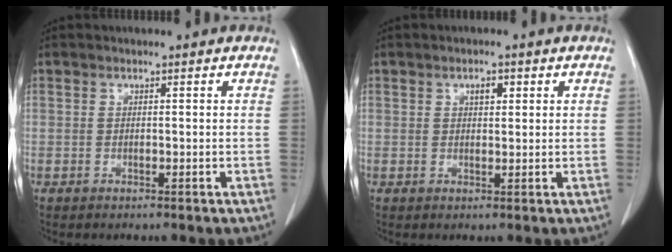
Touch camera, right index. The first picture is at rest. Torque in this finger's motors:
{"motor_torque": [0.06, 0.08, 0.03, 0.00]}